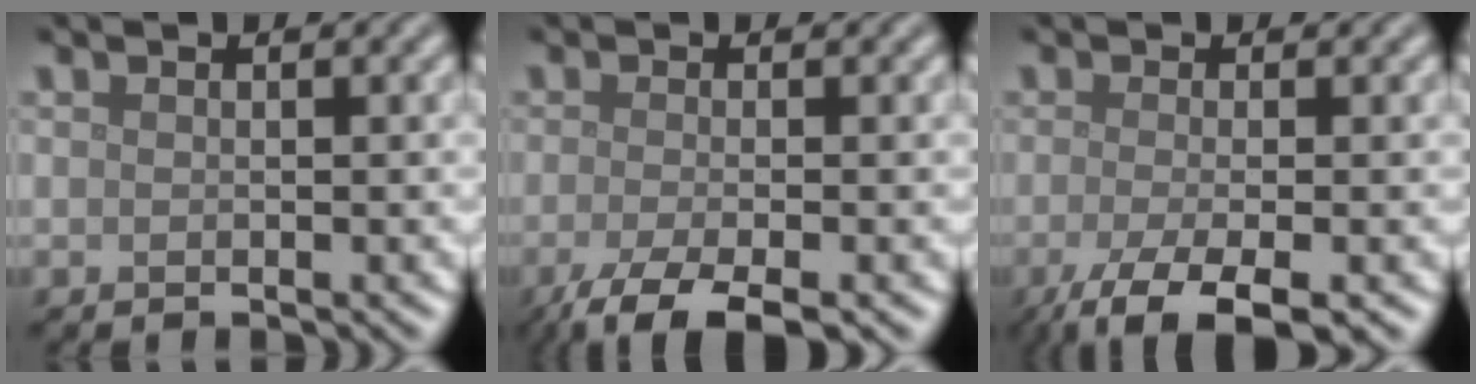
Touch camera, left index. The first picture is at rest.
{"total": 4.4, "force": [-2.6, 1.0, 3.4], "torque": [-0.056, -0.007, -0.057]}
{"total": 5.0, "force": [-2.7, 1.4, 4.1], "torque": [-0.067, -0.008, -0.056]}